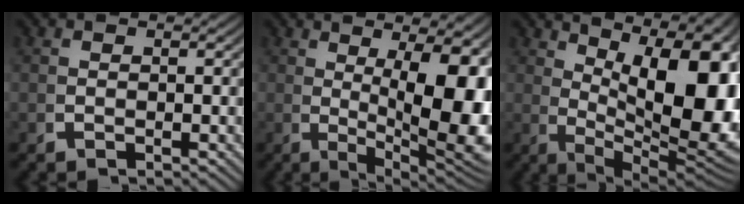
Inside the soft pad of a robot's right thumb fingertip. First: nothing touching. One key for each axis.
{"total": 12.2, "fx": 0.1, "fy": 5.3, "fz": 10.9, "tx": -0.155, "ty": -0.035, "tz": 0.031}
{"total": 17.1, "fx": 1.4, "fy": 9.0, "fz": 14.5, "tx": -0.211, "ty": -0.049, "tz": 0.060}